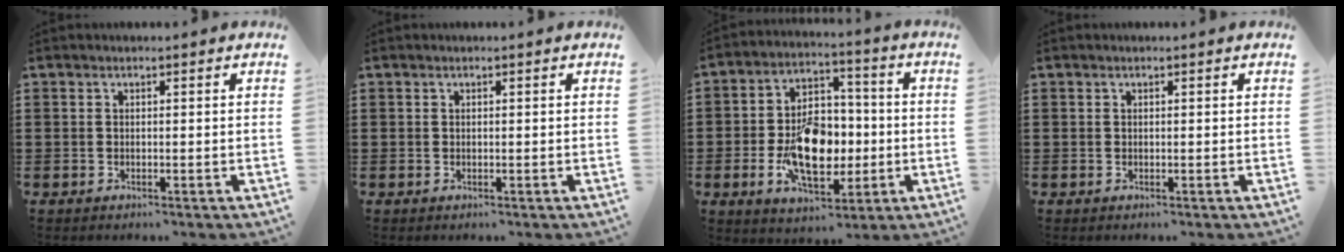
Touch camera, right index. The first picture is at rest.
{"total": 0.0}
{"total": 12.4, "force": [-2.0, 7.5, 9.6], "torque": [-0.172, 0.000, -0.034]}
{"total": 0.0}